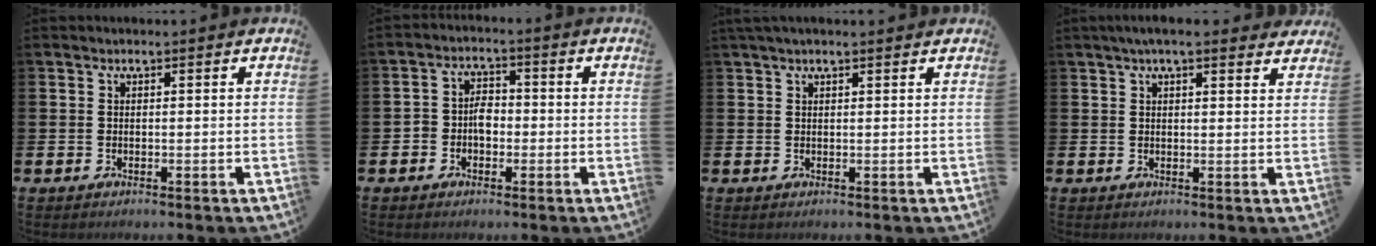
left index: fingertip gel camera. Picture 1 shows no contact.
{"total": 3.2, "force": [-1.3, 2.4, 1.7], "torque": [-0.032, 0.011, -0.030]}
{"total": 1.4, "force": [1.2, 0.1, 0.8], "torque": [-0.013, 0.002, 0.020]}
{"total": 3.8, "force": [3.2, 0.7, 1.8], "torque": [-0.030, -0.009, 0.055]}